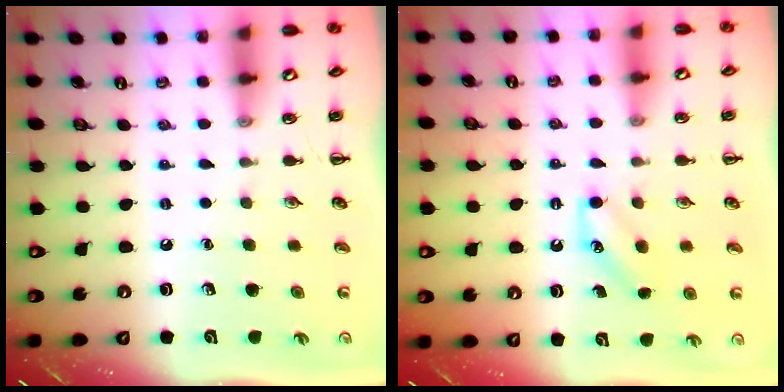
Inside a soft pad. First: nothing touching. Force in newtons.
{"total": 5.2, "press": 5.1, "slide": 1.3}